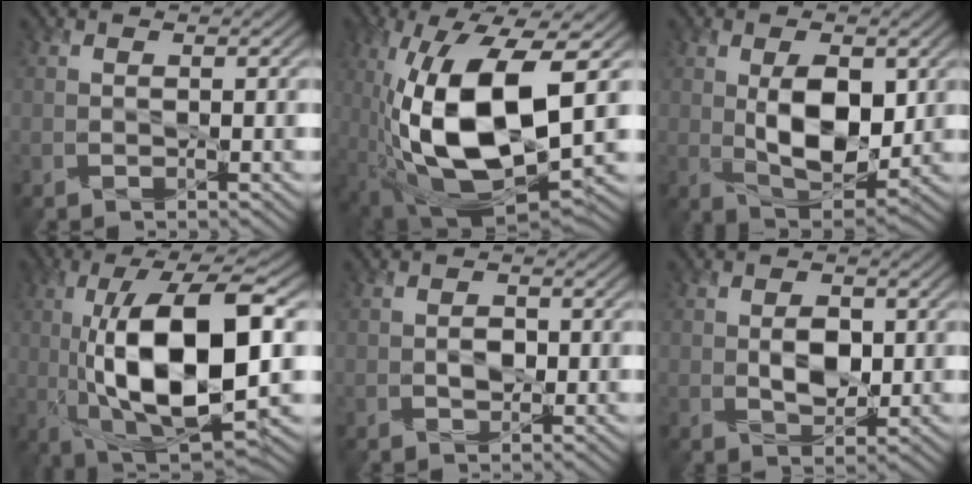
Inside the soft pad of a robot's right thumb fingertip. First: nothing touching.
{"total": 15.7, "force": [-0.8, 7.0, 14.1], "torque": [-0.284, -0.008, -0.020]}
{"total": 8.9, "force": [0.5, 4.8, 7.4], "torque": [-0.136, -0.004, 0.012]}
{"total": 15.8, "force": [-0.5, 5.9, 14.7], "torque": [-0.257, 0.019, -0.015]}
{"total": 1.6, "force": [-0.5, 1.2, 1.0], "torque": [-0.020, -0.003, -0.012]}
{"total": 3.6, "force": [0.0, 2.2, 2.8], "torque": [-0.053, -0.002, 0.001]}